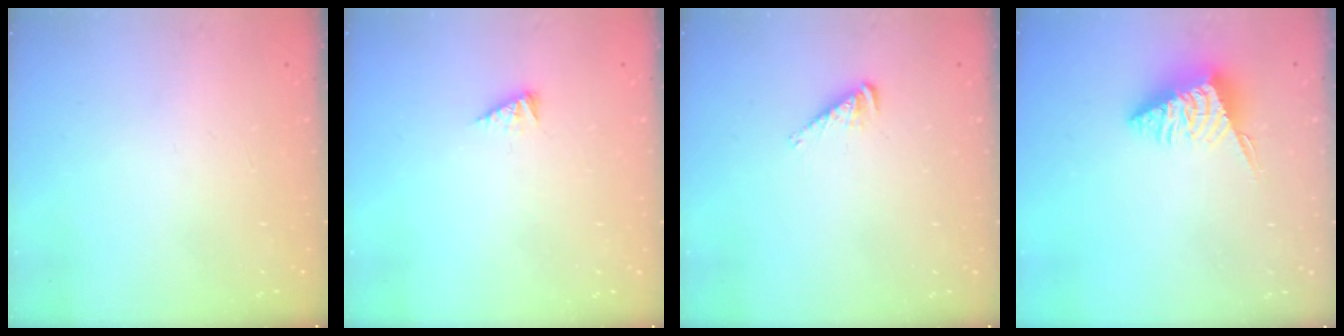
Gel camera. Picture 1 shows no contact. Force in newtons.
{"total": 2.8, "press": 2.8, "slide": 0.3}
{"total": 5.3, "press": 5.2, "slide": 0.6}
{"total": 6.2, "press": 6.2, "slide": 0.1}